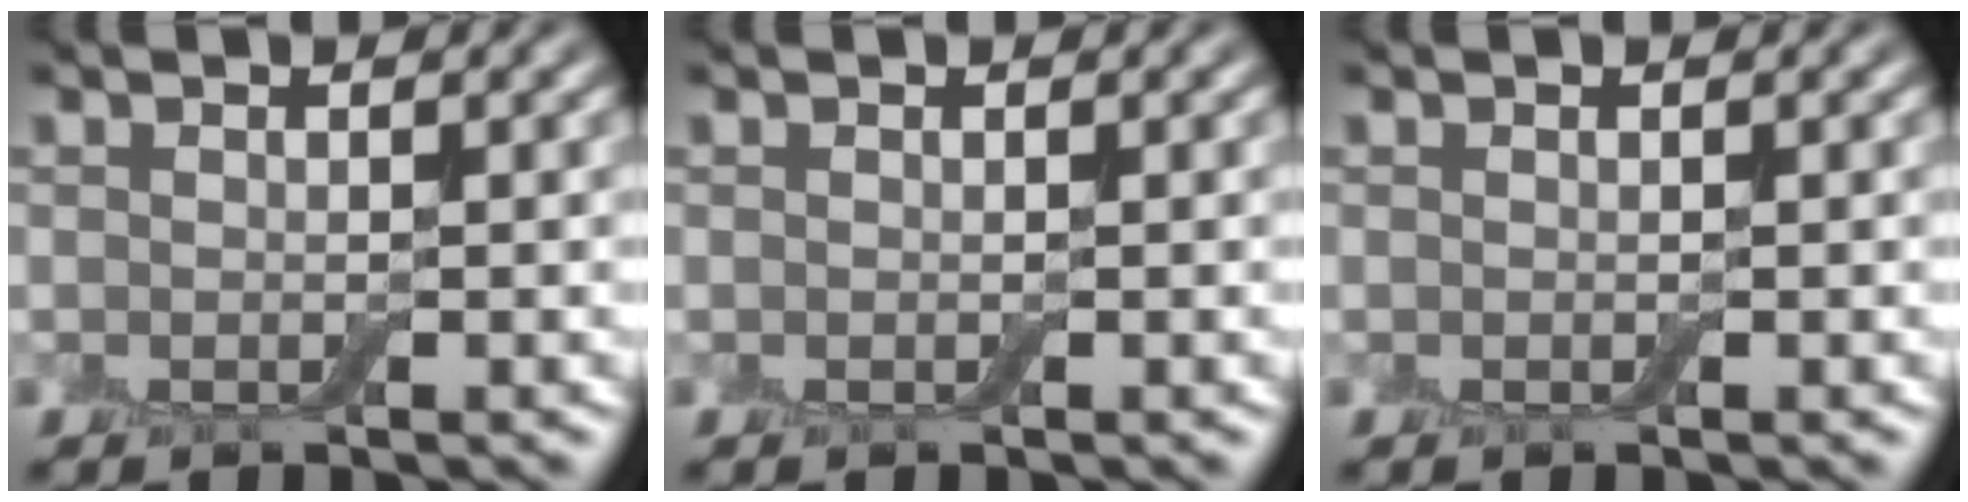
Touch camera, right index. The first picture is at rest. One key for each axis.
{"total": 0.0}
{"total": 0.0}